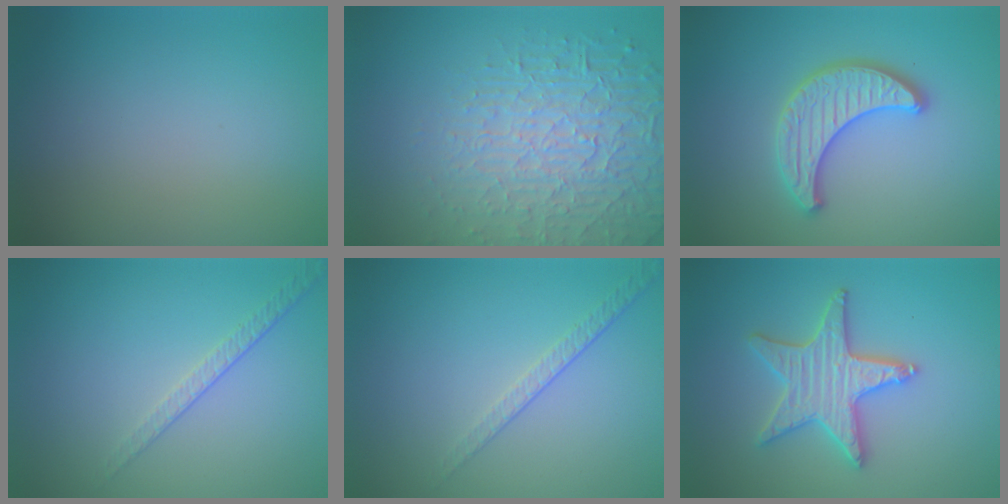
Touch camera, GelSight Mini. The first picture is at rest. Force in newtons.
{"total": 7.0, "press": 5.3, "slide": 4.6}
{"total": 3.7, "press": 3.6, "slide": 0.6}
{"total": 1.6, "press": 1.0, "slide": 1.3}
{"total": 1.6, "press": 1.0, "slide": 1.3}
{"total": 4.2, "press": 4.1, "slide": 0.8}